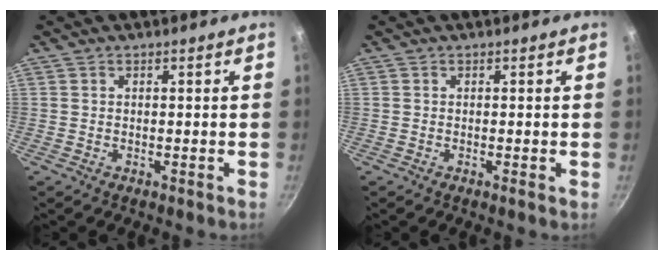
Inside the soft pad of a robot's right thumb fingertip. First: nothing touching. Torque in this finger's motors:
{"motor_torque": [-0.05, -0.08, -0.28, 0.08, 0.04]}